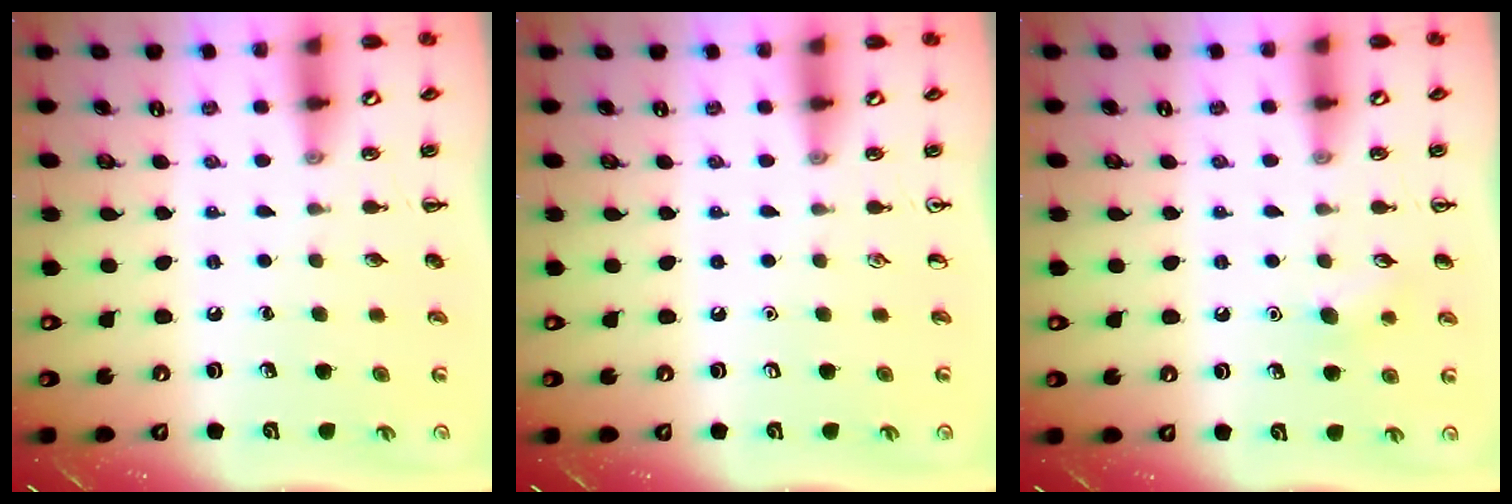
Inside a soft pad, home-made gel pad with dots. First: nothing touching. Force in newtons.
{"total": 0.0}
{"total": 6.7, "press": 6.4, "slide": 1.9}